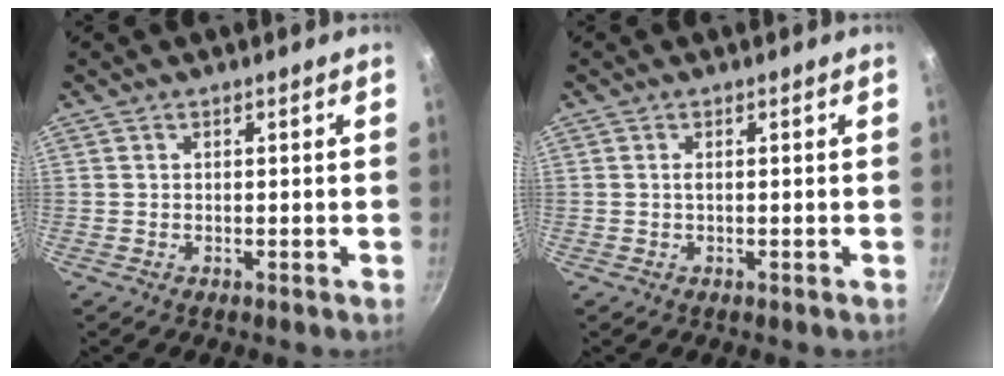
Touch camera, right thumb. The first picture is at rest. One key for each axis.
{"total": 0.6, "fx": 0.0, "fy": 0.1, "fz": 0.6, "tx": -0.011, "ty": 0.001, "tz": 0.000}